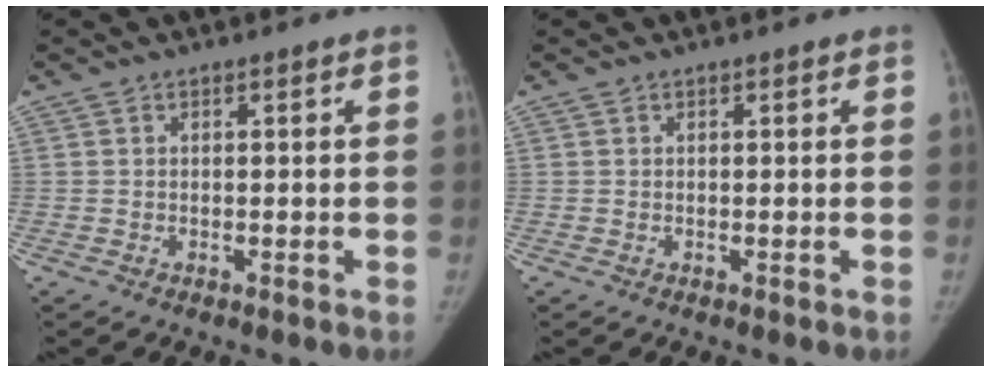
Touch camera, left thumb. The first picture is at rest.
{"total": 0.0}